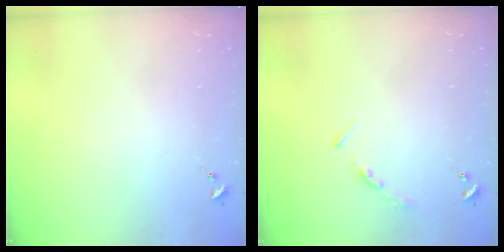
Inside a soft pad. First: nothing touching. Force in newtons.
{"total": 3.5, "press": 3.5, "slide": 0.3}